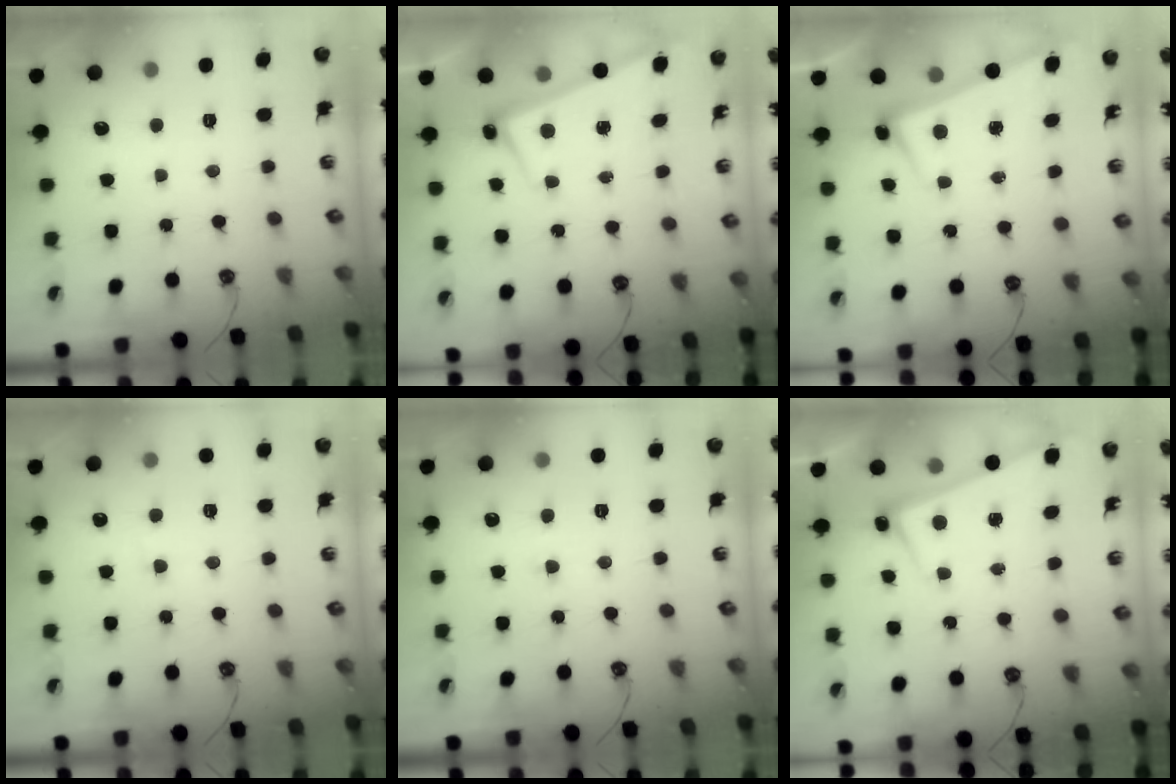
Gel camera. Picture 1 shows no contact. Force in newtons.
{"total": 2.3, "press": 2.3, "slide": 0.5}
{"total": 2.6, "press": 2.5, "slide": 0.6}
{"total": 1.5, "press": 1.4, "slide": 0.6}
{"total": 0.5, "press": 0.2, "slide": 0.5}
{"total": 2.6, "press": 2.6, "slide": 0.6}